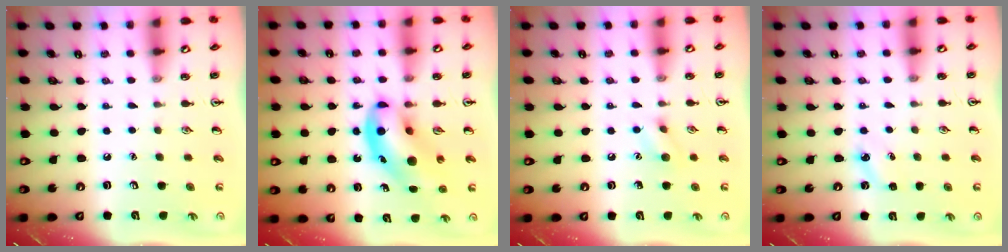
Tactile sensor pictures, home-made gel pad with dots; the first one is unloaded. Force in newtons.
{"total": 12.2, "press": 11.8, "slide": 3.3}
{"total": 7.5, "press": 7.3, "slide": 1.4}
{"total": 3.7, "press": 3.5, "slide": 1.1}